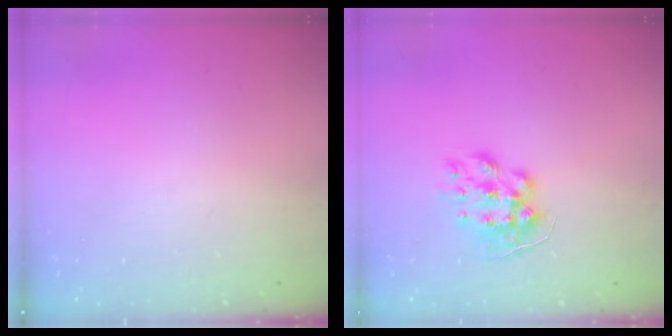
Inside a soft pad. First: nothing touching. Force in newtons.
{"total": 10.0, "press": 10.0, "slide": 0.3}